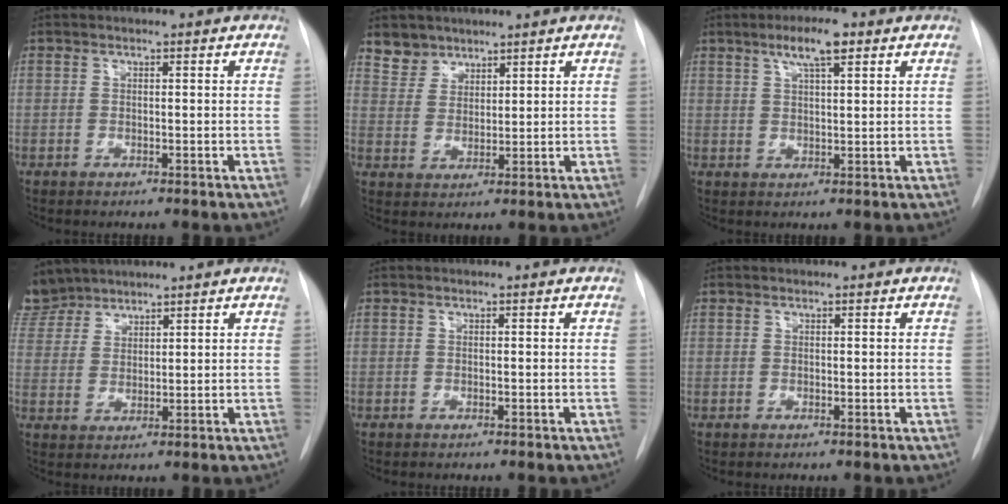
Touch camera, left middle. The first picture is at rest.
{"total": 4.1, "force": [3.4, 2.3, -0.2], "torque": [0.015, 0.000, 0.065]}
{"total": 5.5, "force": [3.2, 0.9, 4.4], "torque": [-0.083, 0.006, 0.054]}
{"total": 7.1, "force": [6.5, 2.8, 0.2], "torque": [-0.001, 0.006, 0.135]}
{"total": 0.0}
{"total": 0.0}